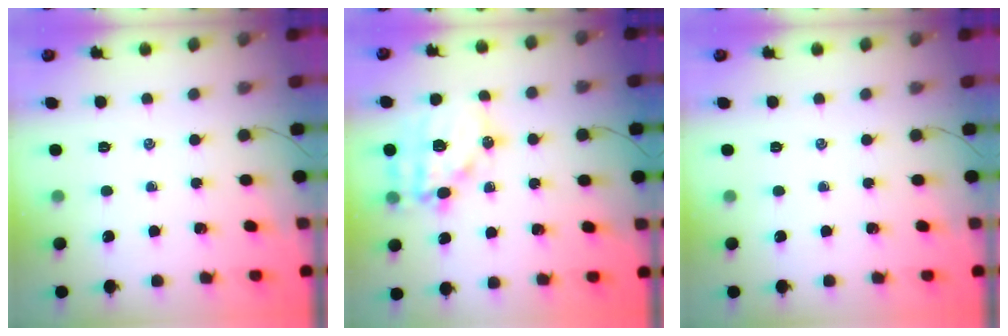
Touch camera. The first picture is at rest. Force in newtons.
{"total": 15.0, "press": 14.6, "slide": 3.4}
{"total": 0.0}